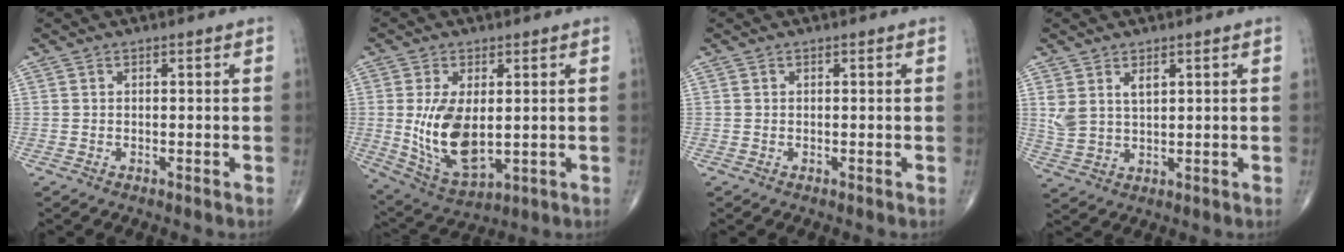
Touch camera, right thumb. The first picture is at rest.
{"total": 12.7, "force": [0.3, 6.6, 10.9], "torque": [-0.203, -0.019, 0.024]}
{"total": 0.0}
{"total": 5.3, "force": [2.3, 3.0, 3.7], "torque": [-0.070, -0.009, 0.055]}